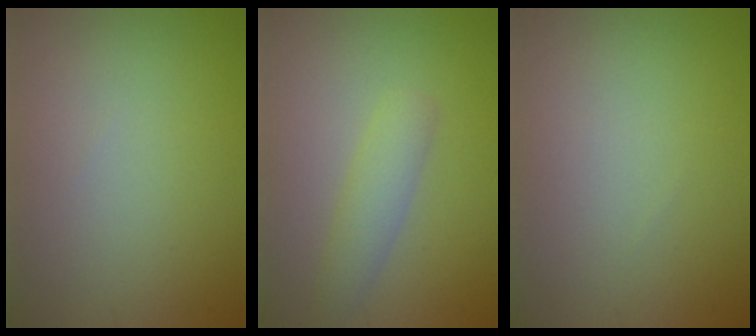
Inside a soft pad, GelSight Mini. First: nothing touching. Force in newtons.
{"total": 2.5, "press": 2.5, "slide": 0.1}
{"total": 0.0}